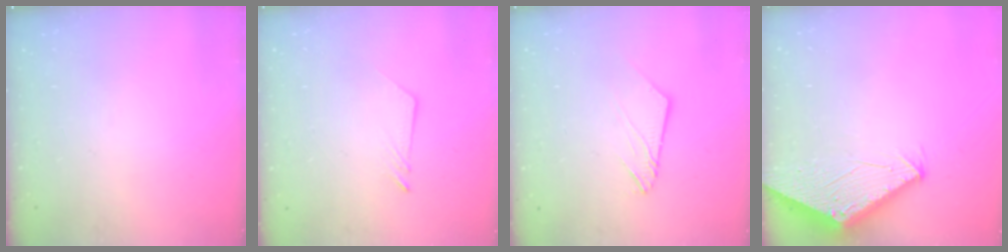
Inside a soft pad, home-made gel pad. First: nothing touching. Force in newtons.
{"total": 2.5, "press": 2.5, "slide": 0.2}
{"total": 5.8, "press": 5.8, "slide": 0.3}
{"total": 2.8, "press": 2.8, "slide": 0.1}